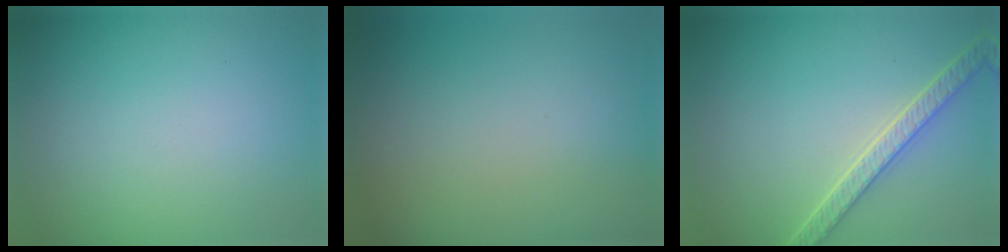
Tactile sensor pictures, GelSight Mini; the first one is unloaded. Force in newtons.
{"total": 0.0}
{"total": 3.6, "press": 3.2, "slide": 1.6}